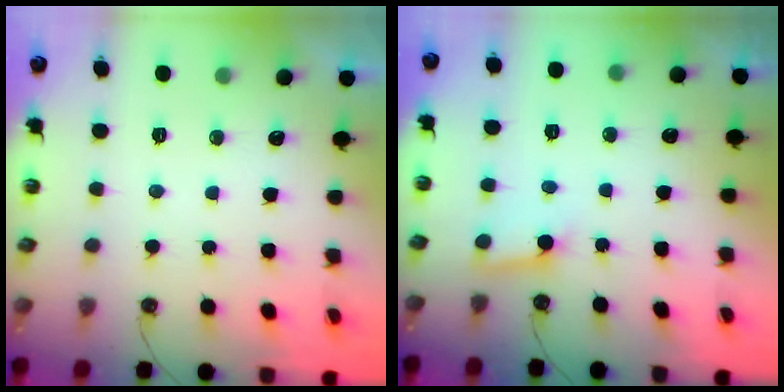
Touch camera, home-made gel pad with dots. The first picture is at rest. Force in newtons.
{"total": 3.0, "press": 3.0, "slide": 0.2}